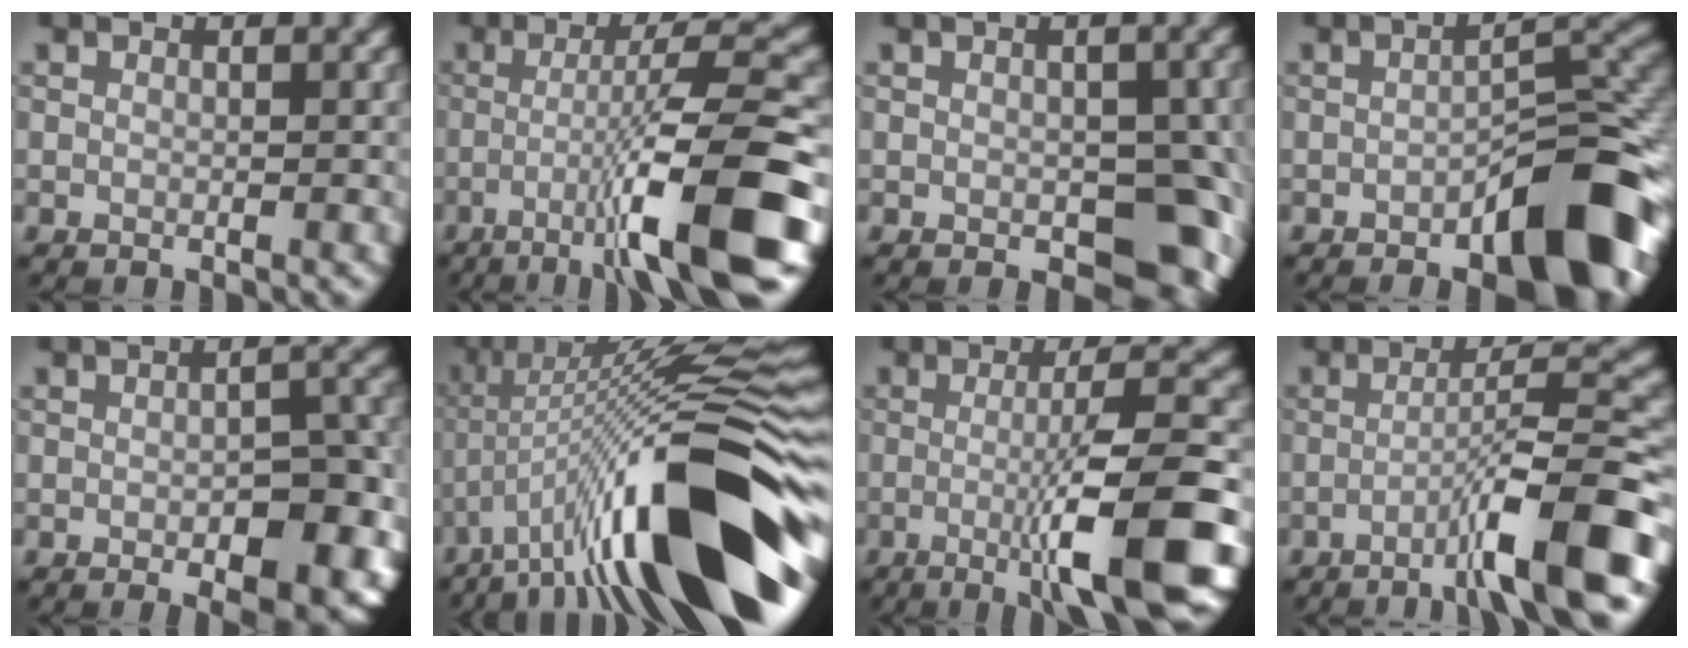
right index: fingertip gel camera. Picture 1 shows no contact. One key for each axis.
{"total": 10.8, "fx": -4.3, "fy": 1.2, "fz": 9.9, "tx": -0.139, "ty": 0.023, "tz": -0.070}
{"total": 6.6, "fx": -1.4, "fy": 3.8, "fz": 5.2, "tx": -0.067, "ty": -0.015, "tz": -0.012}
{"total": 8.7, "fx": -4.4, "fy": 2.8, "fz": 6.9, "tx": -0.082, "ty": 0.024, "tz": -0.069}
{"total": 9.5, "fx": -3.5, "fy": 4.2, "fz": 7.8, "tx": -0.090, "ty": -0.006, "tz": -0.035}
{"total": 18.6, "fx": -6.7, "fy": 5.4, "fz": 16.5, "tx": -0.261, "ty": 0.027, "tz": -0.119}
{"total": 9.2, "fx": -2.4, "fy": 1.3, "fz": 8.8, "tx": -0.121, "ty": 0.006, "tz": -0.047}
{"total": 8.6, "fx": -4.2, "fy": 1.0, "fz": 7.5, "tx": -0.107, "ty": 0.021, "tz": -0.076}